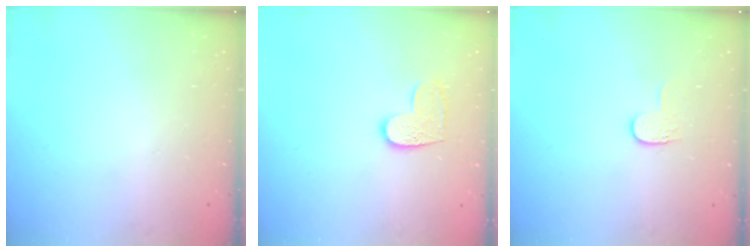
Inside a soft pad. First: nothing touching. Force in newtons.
{"total": 7.4, "press": 7.4, "slide": 0.2}
{"total": 4.3, "press": 4.3, "slide": 0.5}